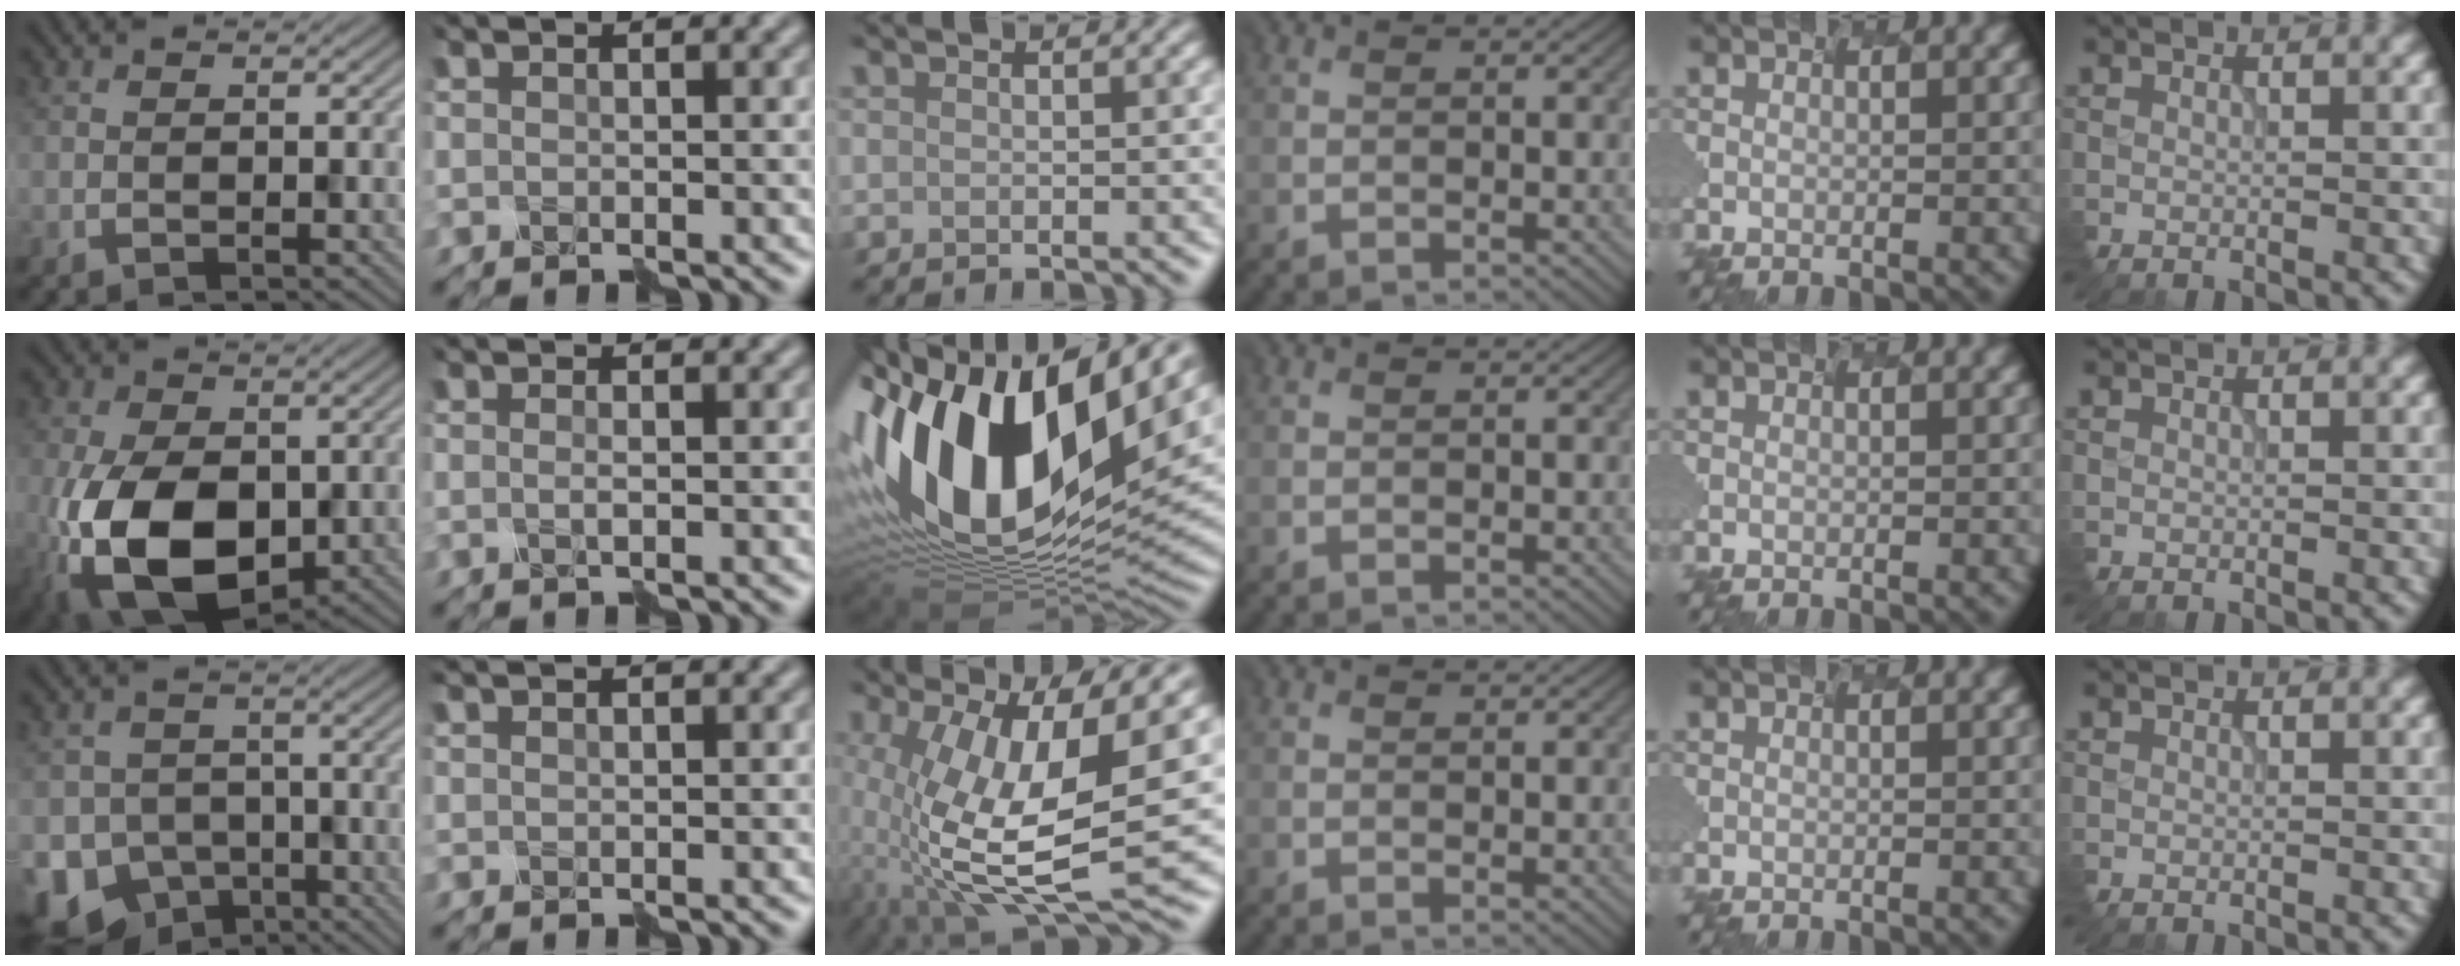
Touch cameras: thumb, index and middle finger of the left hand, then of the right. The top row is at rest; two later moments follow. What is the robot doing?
{"motion": "disassemble", "object": "velcro strap"}